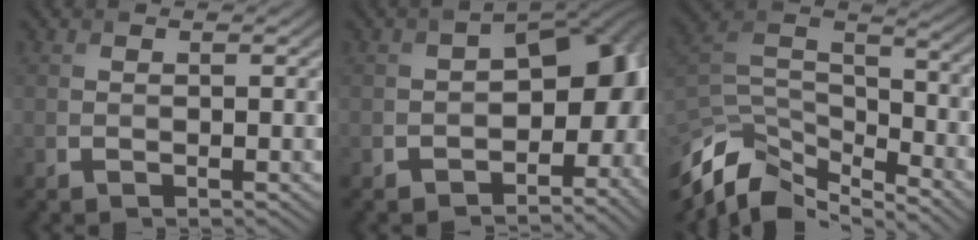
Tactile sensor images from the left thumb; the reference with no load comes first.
{"total": 10.0, "force": [-2.3, 6.3, 7.4], "torque": [-0.071, -0.017, -0.036]}
{"total": 14.2, "force": [-9.5, 6.0, 8.6], "torque": [-0.229, -0.011, -0.166]}